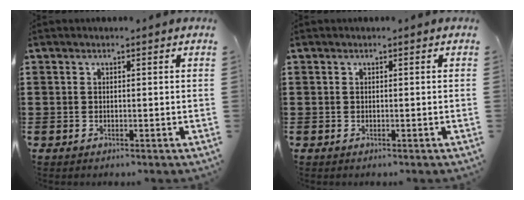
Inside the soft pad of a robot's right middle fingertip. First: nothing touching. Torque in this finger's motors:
{"motor_torque": [0.01, 0.06, 0.02, 0.01]}